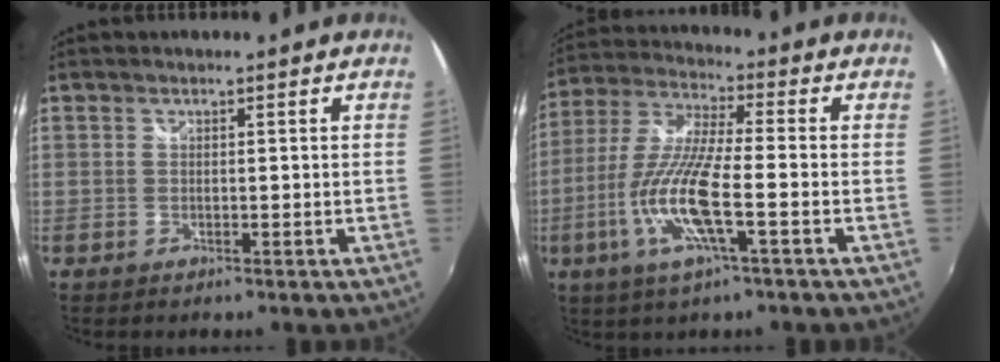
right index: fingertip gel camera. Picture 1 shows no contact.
{"total": 13.7, "force": [-4.4, 1.8, 12.9], "torque": [-0.271, -0.009, -0.089]}